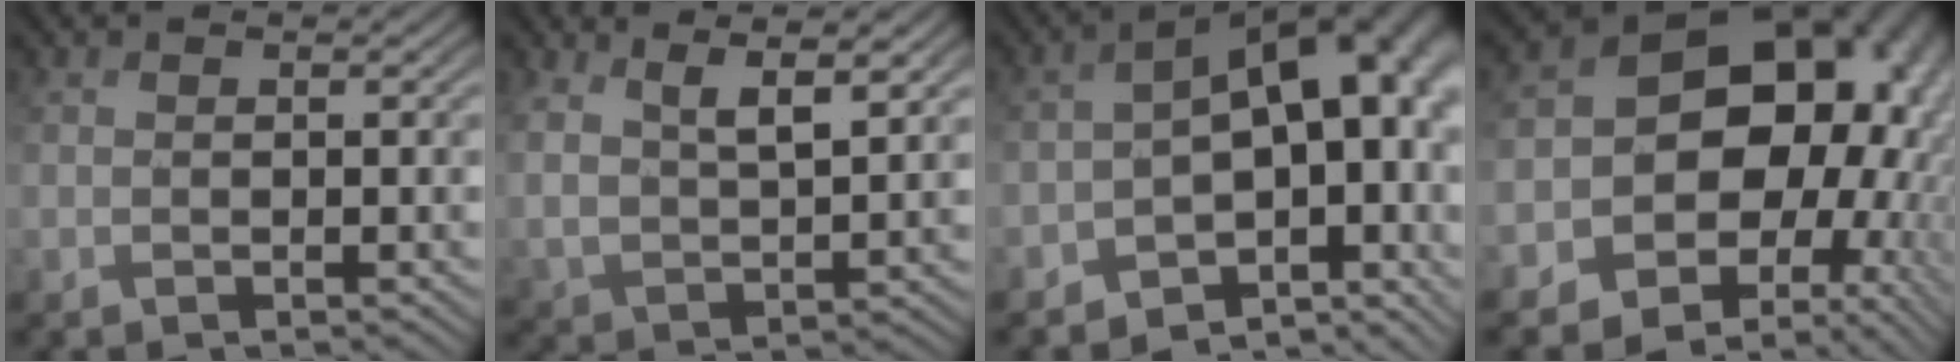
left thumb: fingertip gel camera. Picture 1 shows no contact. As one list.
[{"total": 6.3, "force": [4.7, 1.5, 3.9], "torque": [-0.085, -0.001, 0.099]}, {"total": 15.8, "force": [-1.5, 8.4, 13.3], "torque": [-0.176, -0.032, 0.028]}, {"total": 19.4, "force": [0.5, 15.3, 12.0], "torque": [-0.175, -0.001, 0.024]}]